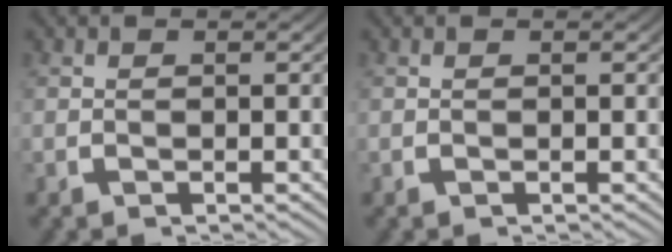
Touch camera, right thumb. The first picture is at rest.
{"total": 0.0}